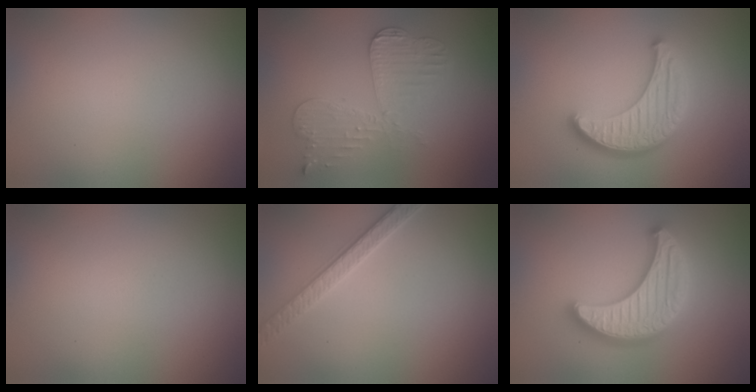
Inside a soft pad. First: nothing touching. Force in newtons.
{"total": 3.7, "press": 3.3, "slide": 1.8}
{"total": 4.5, "press": 3.8, "slide": 2.5}
{"total": 0.0}
{"total": 2.8, "press": 2.8, "slide": 0.4}
{"total": 5.4, "press": 5.3, "slide": 0.9}